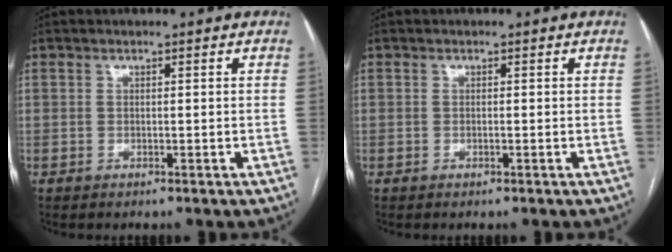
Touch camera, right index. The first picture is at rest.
{"total": 0.0}